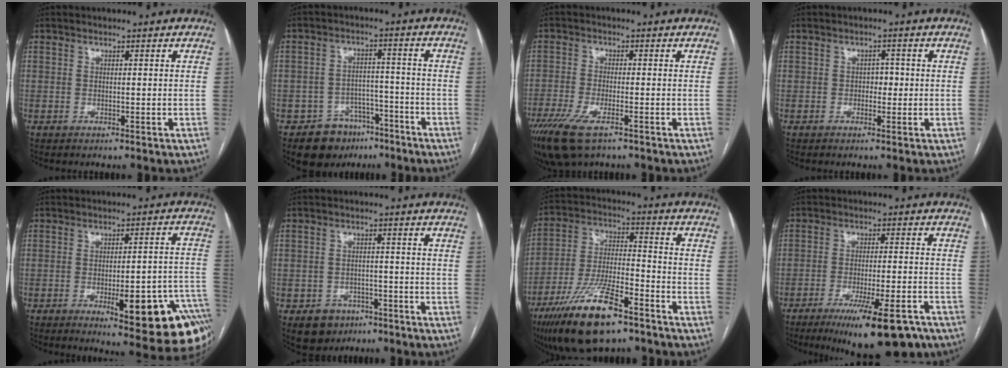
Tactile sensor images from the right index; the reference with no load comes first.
{"total": 8.3, "force": [-5.6, 5.9, 1.6], "torque": [-0.016, 0.024, -0.078]}
{"total": 9.1, "force": [-5.8, 2.6, 6.4], "torque": [-0.126, -0.022, -0.102]}
{"total": 1.9, "force": [-0.2, 1.3, 1.4], "torque": [-0.013, 0.006, -0.005]}
{"total": 18.7, "force": [-9.3, 3.8, 15.8], "torque": [-0.096, 0.026, -0.113]}
{"total": 5.0, "force": [-2.8, 4.0, 1.1], "torque": [-0.016, 0.007, -0.035]}
{"total": 16.2, "force": [-10.4, 4.2, 11.7], "torque": [-0.245, -0.018, -0.187]}
{"total": 15.5, "force": [-11.1, 2.2, 10.6], "torque": [-0.129, -0.021, -0.168]}